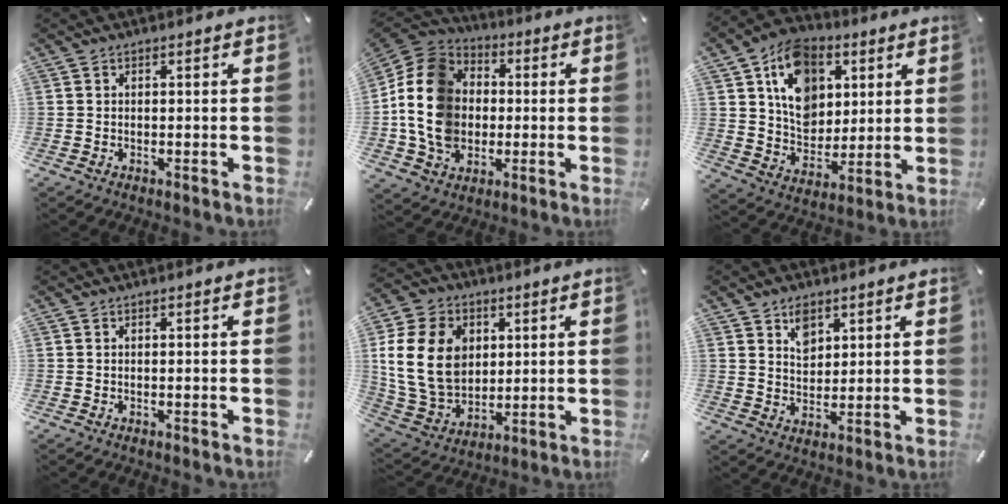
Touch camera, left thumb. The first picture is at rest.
{"total": 17.5, "force": [-1.6, 14.8, 9.4], "torque": [-0.203, 0.025, -0.029]}
{"total": 15.0, "force": [5.6, 12.0, 7.1], "torque": [-0.112, -0.016, 0.109]}
{"total": 0.0}
{"total": 18.0, "force": [3.2, 14.2, 10.5], "torque": [-0.231, -0.005, 0.060]}
{"total": 5.7, "force": [3.4, 4.3, 1.6], "torque": [-0.024, -0.008, 0.060]}